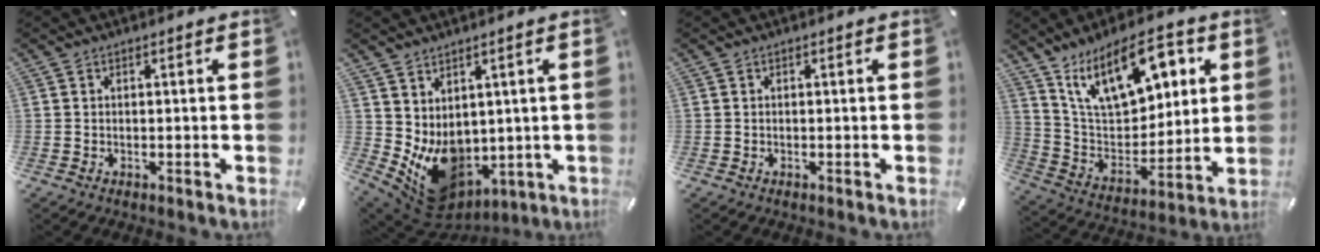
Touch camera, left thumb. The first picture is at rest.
{"total": 10.4, "force": [-0.3, 8.7, 5.7], "torque": [-0.106, -0.030, 0.007]}
{"total": 0.0}
{"total": 18.9, "force": [10.5, 10.1, 12.1], "torque": [-0.211, -0.042, 0.183]}